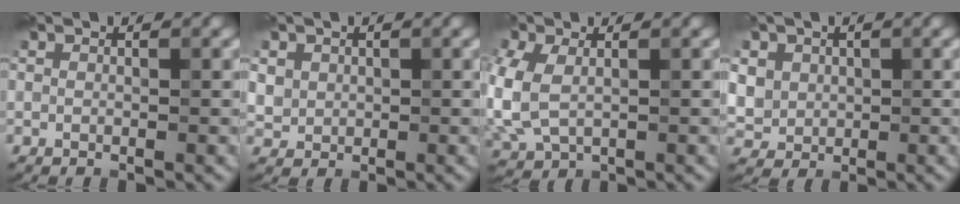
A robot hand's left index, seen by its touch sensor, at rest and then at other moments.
{"total": 2.3, "force": [0.7, 2.1, 0.7], "torque": [-0.027, -0.001, 0.029]}
{"total": 6.6, "force": [-0.6, 4.5, 4.7], "torque": [-0.138, -0.015, -0.003]}
{"total": 6.2, "force": [2.0, 5.2, 2.7], "torque": [-0.071, 0.014, 0.030]}